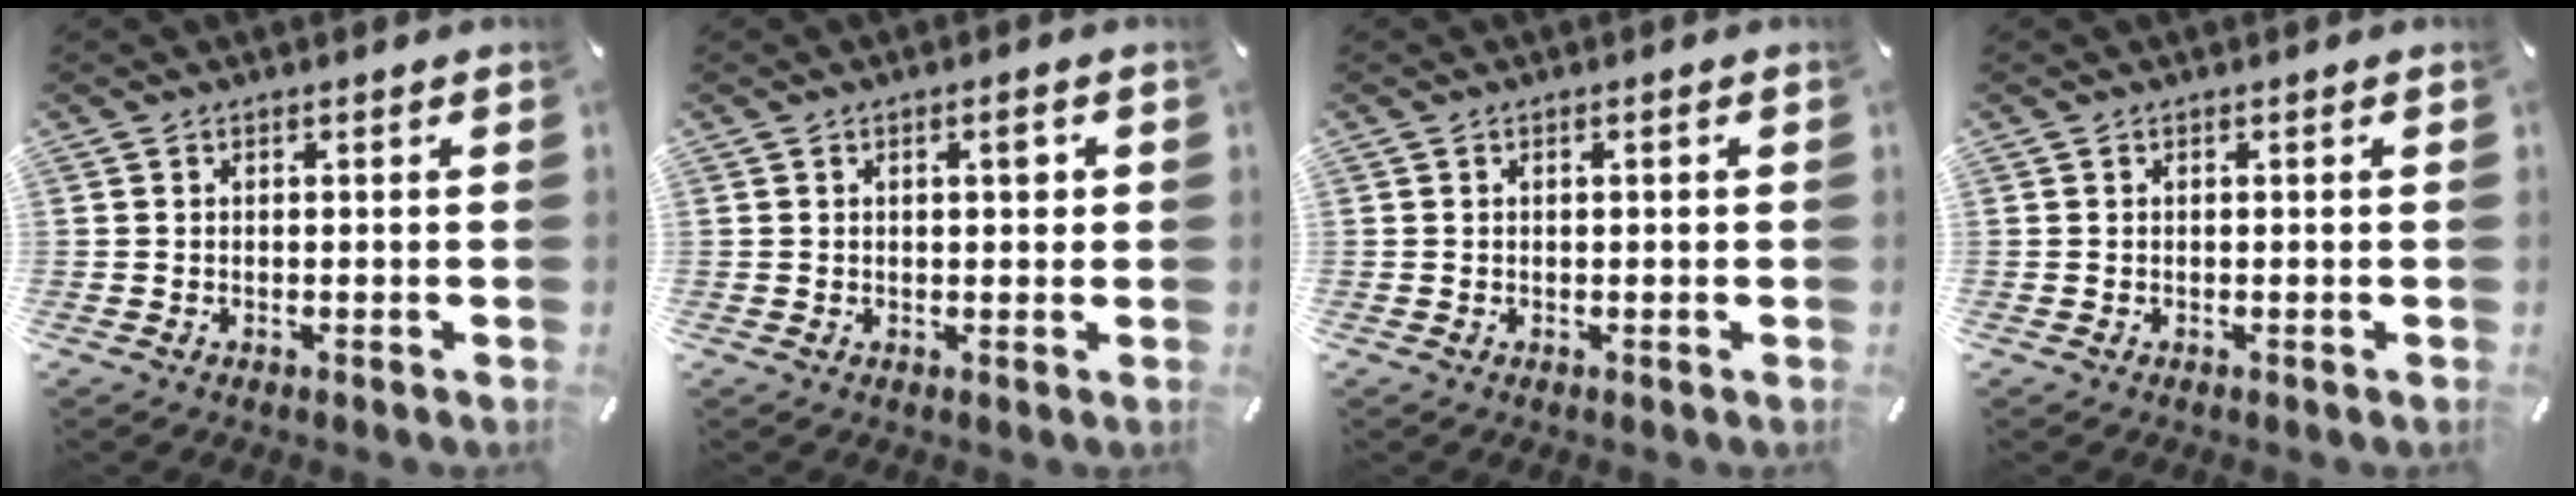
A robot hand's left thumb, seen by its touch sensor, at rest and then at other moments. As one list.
[{"total": 3.2, "force": [0.8, 1.3, 2.8], "torque": [-0.032, -0.001, 0.005]}, {"total": 0.9, "force": [0.0, 0.3, 0.9], "torque": [-0.016, 0.003, -0.001]}, {"total": 0.0}]